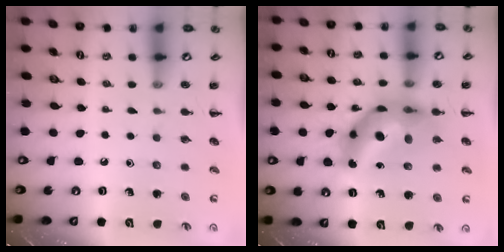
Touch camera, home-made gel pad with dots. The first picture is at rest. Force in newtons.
{"total": 12.6, "press": 12.0, "slide": 3.9}